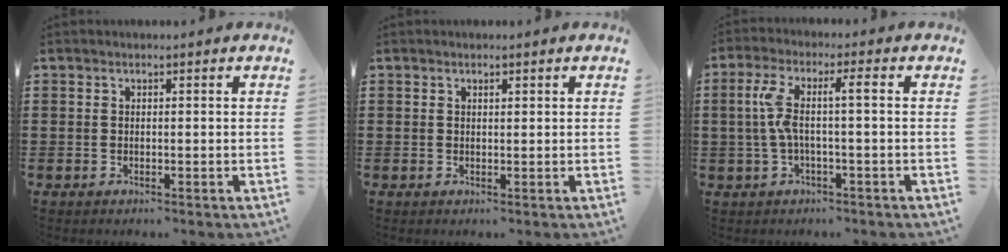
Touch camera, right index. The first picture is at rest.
{"total": 0.6, "force": [0.4, 0.3, 0.4], "torque": [-0.008, 0.001, 0.008]}
{"total": 6.6, "force": [-0.1, 0.9, 6.5], "torque": [-0.142, -0.002, -0.015]}